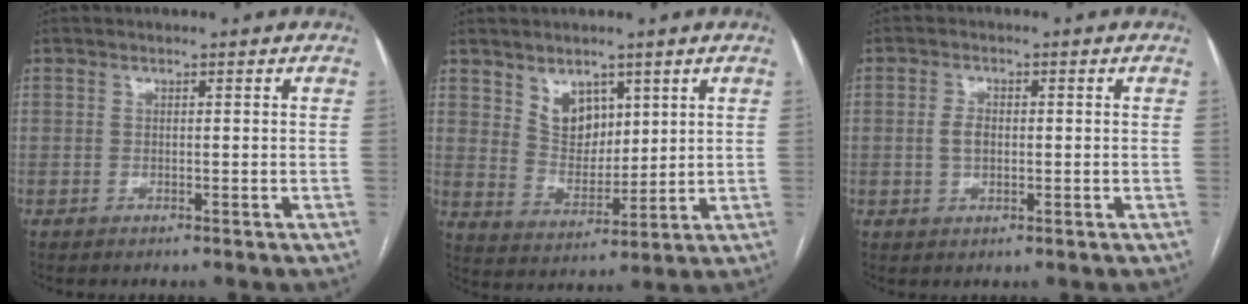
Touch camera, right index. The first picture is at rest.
{"total": 6.5, "force": [3.6, 4.3, 3.4], "torque": [-0.062, 0.001, 0.076]}
{"total": 2.5, "force": [-0.1, 1.5, 2.0], "torque": [-0.043, 0.004, -0.001]}